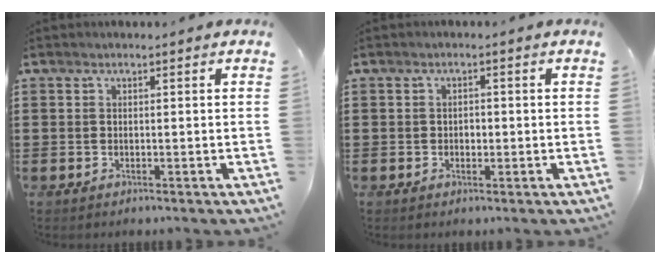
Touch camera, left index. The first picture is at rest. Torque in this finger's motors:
{"motor_torque": [0.08, 0.07, 0.00, 0.00]}